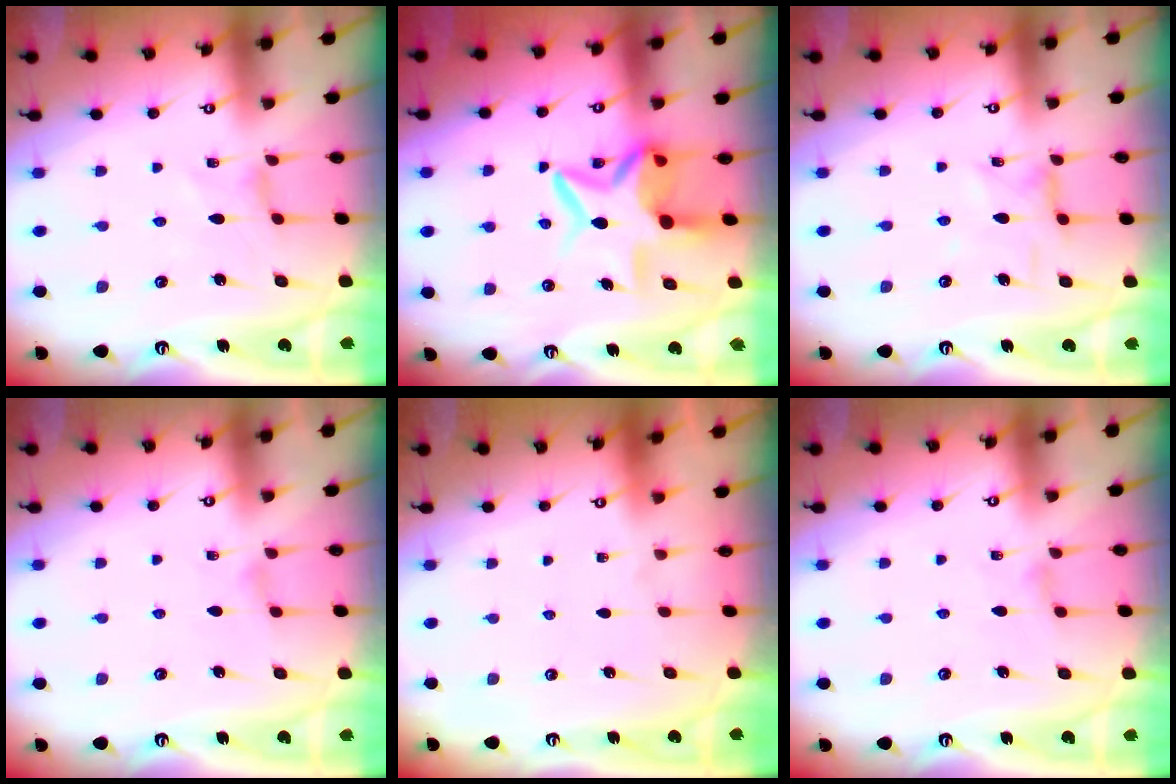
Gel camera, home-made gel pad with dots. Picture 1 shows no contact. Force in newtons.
{"total": 11.1, "press": 11.1, "slide": 1.1}
{"total": 1.8, "press": 1.8, "slide": 0.3}
{"total": 1.8, "press": 1.8, "slide": 0.3}
{"total": 0.0}
{"total": 1.1, "press": 1.1, "slide": 0.4}